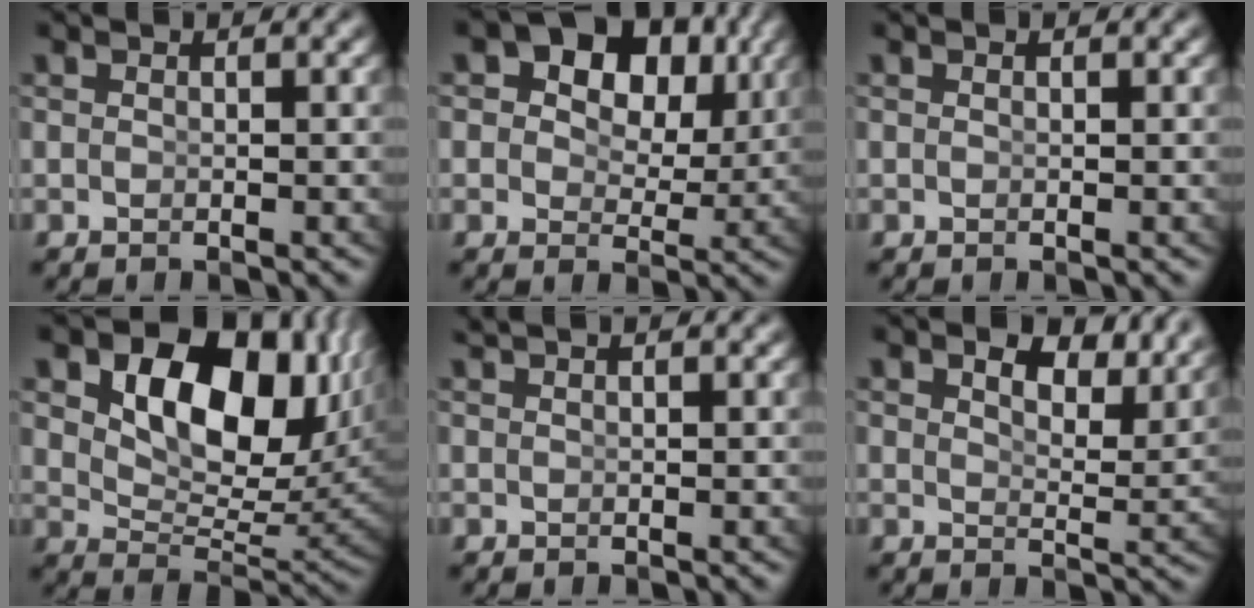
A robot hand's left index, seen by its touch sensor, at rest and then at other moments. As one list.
[{"total": 9.8, "force": [3.8, 7.1, 5.7], "torque": [-0.109, -0.010, 0.057]}, {"total": 0.0}, {"total": 13.8, "force": [4.8, 7.8, 10.4], "torque": [-0.164, 0.005, 0.073]}, {"total": 0.9, "force": [0.7, -0.5, 0.2], "torque": [0.001, 0.003, 0.015]}, {"total": 5.1, "force": [4.2, 1.0, 2.8], "torque": [-0.042, -0.001, 0.068]}]